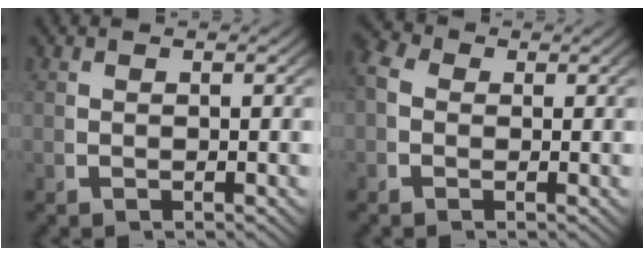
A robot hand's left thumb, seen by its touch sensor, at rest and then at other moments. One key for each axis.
{"total": 2.9, "fx": 0.5, "fy": 2.5, "fz": 1.4, "tx": -0.036, "ty": 0.000, "tz": 0.001}